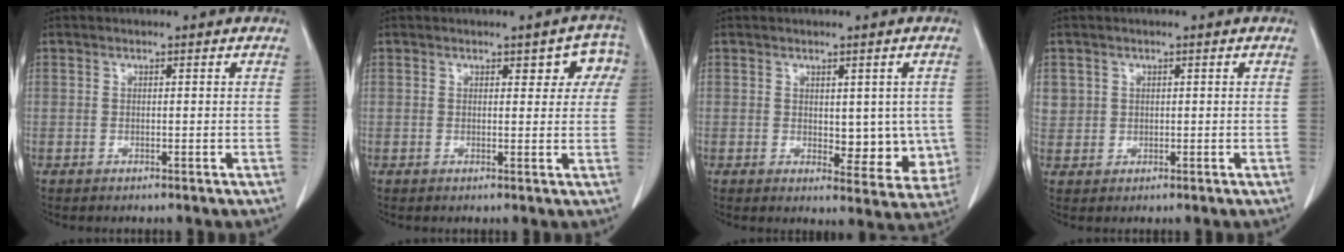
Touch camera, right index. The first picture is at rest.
{"total": 4.5, "force": [1.9, 2.1, 3.5], "torque": [-0.022, 0.014, 0.015]}
{"total": 7.2, "force": [0.1, 3.9, 6.0], "torque": [-0.046, -0.009, 0.010]}
{"total": 2.5, "force": [1.0, 2.3, 0.2], "torque": [0.011, 0.004, 0.018]}